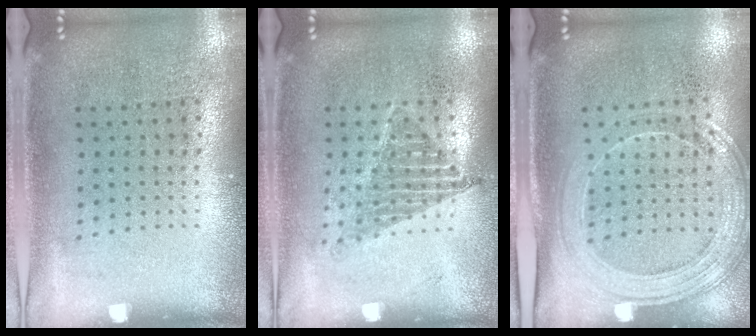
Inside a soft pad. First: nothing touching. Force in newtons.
{"total": 1.1, "press": 0.9, "slide": 0.6}
{"total": 1.6, "press": 1.5, "slide": 0.4}